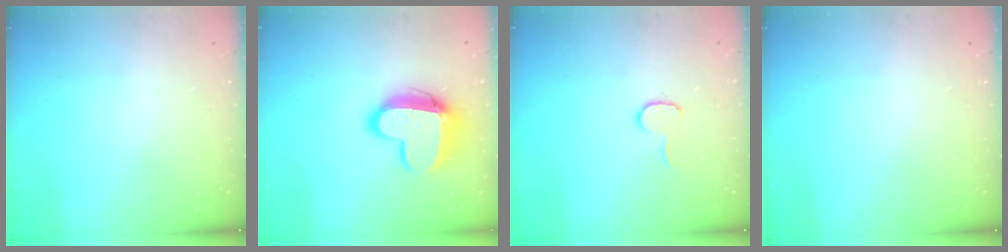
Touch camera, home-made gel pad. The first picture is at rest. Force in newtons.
{"total": 14.4, "press": 14.3, "slide": 1.4}
{"total": 6.4, "press": 6.4, "slide": 0.6}
{"total": 0.0}